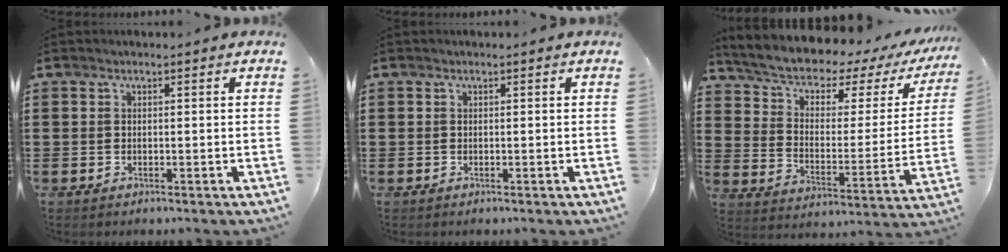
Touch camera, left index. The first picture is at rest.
{"total": 0.0}
{"total": 5.0, "force": [3.5, 2.3, 2.7], "torque": [-0.073, -0.029, 0.055]}